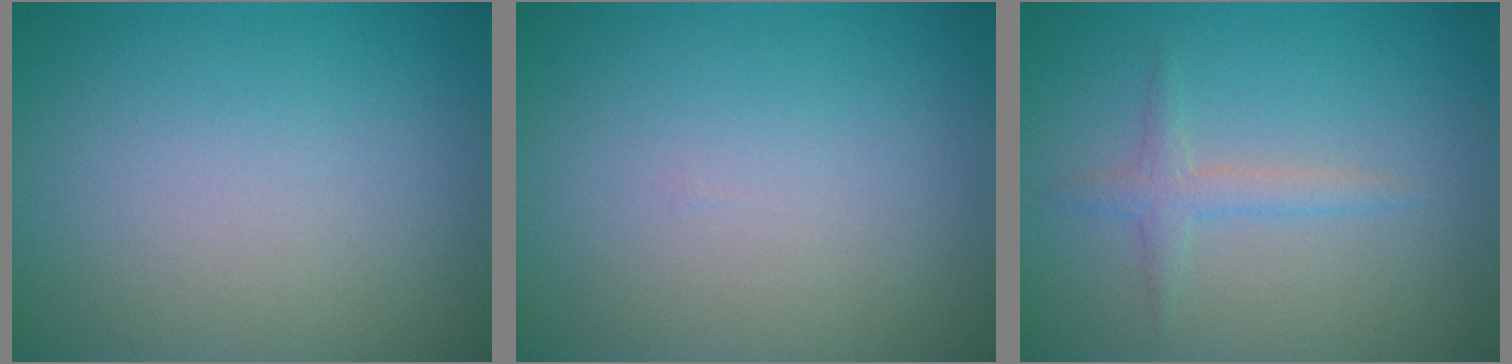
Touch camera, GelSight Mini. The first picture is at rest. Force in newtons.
{"total": 0.0}
{"total": 1.7, "press": 1.7, "slide": 0.0}